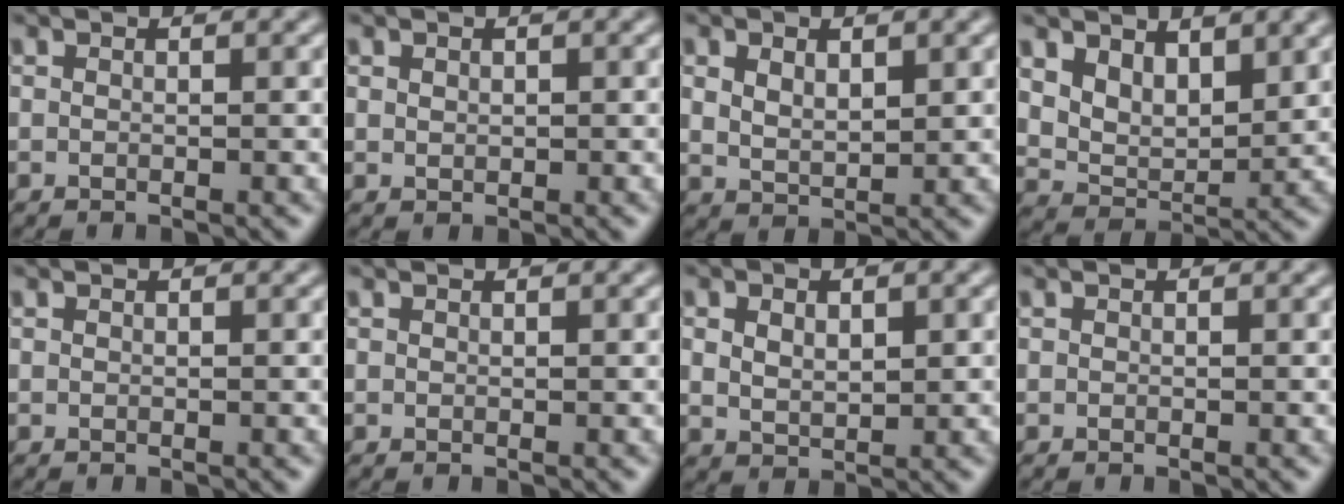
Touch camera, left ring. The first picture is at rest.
{"total": 0.6, "force": [0.2, 0.5, 0.3], "torque": [-0.006, -0.003, 0.005]}
{"total": 2.9, "force": [1.0, 1.6, 2.2], "torque": [-0.046, -0.004, 0.024]}
{"total": 4.2, "force": [2.3, 2.5, 2.5], "torque": [-0.056, -0.018, 0.043]}
{"total": 0.0}
{"total": 0.0}
{"total": 2.9, "force": [0.8, 1.8, 2.2], "torque": [-0.044, -0.003, 0.019]}
{"total": 0.0}